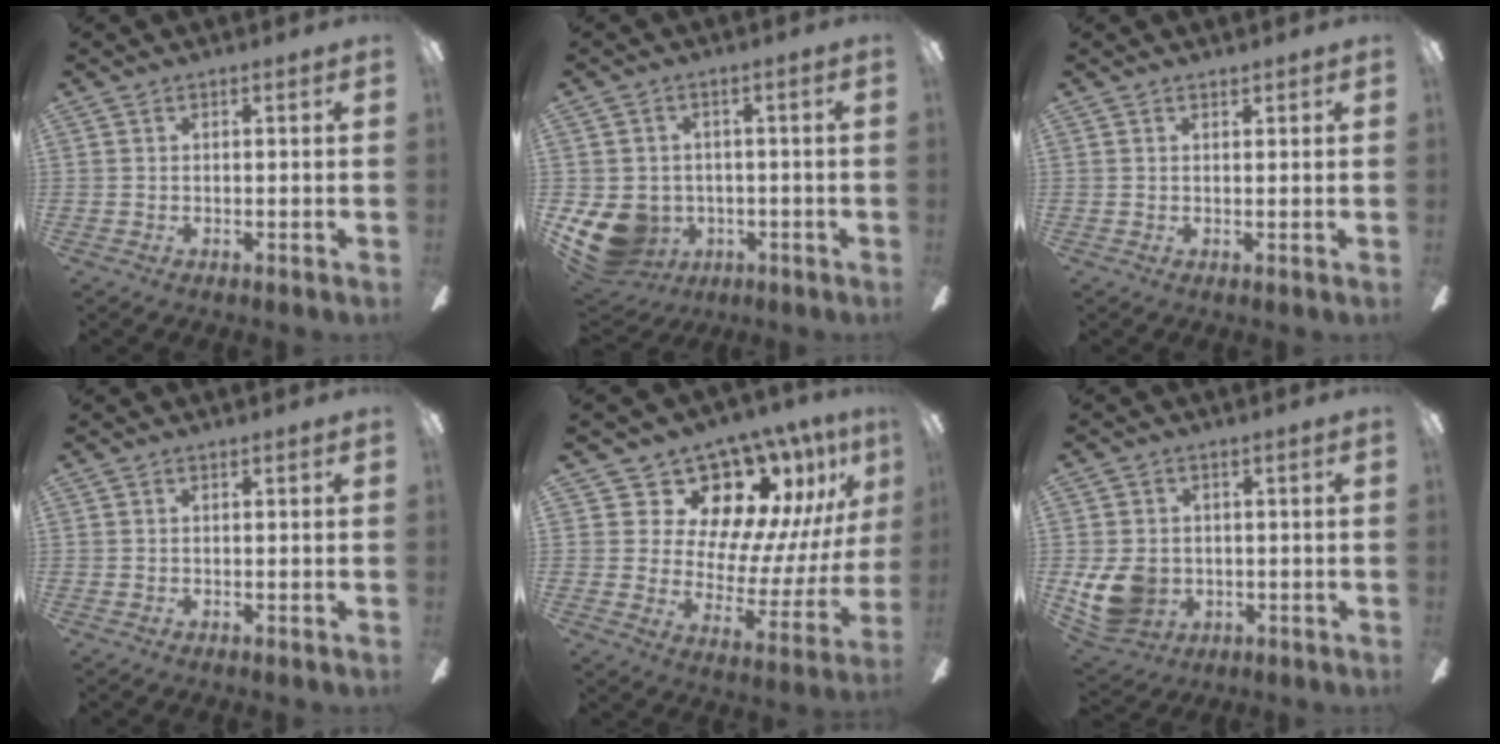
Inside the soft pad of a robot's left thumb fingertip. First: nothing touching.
{"total": 10.1, "force": [-2.8, 8.6, 4.4], "torque": [-0.123, 0.005, -0.044]}
{"total": 0.8, "force": [0.7, 0.3, 0.2], "torque": [-0.004, 0.000, 0.014]}
{"total": 0.0}
{"total": 15.6, "force": [12.6, 7.3, 5.8], "torque": [-0.090, -0.118, 0.222]}
{"total": 10.8, "force": [-1.5, 9.0, 5.7], "torque": [-0.138, 0.006, -0.026]}